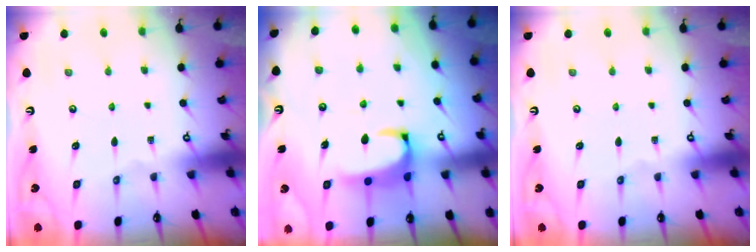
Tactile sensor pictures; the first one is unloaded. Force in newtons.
{"total": 2.8, "press": 2.4, "slide": 1.4}
{"total": 0.0}